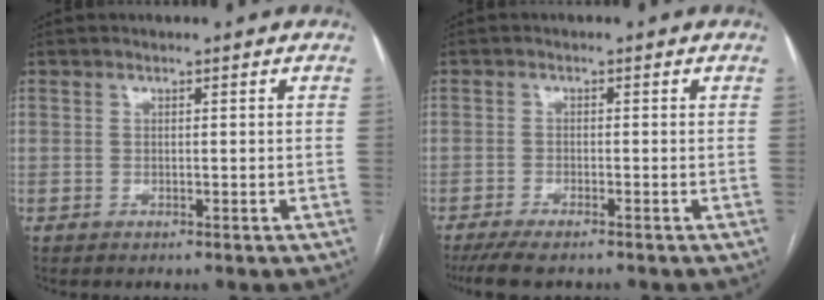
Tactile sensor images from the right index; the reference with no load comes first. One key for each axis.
{"total": 5.4, "fx": -4.3, "fy": 1.1, "fz": 3.1, "tx": -0.050, "ty": -0.011, "tz": -0.072}